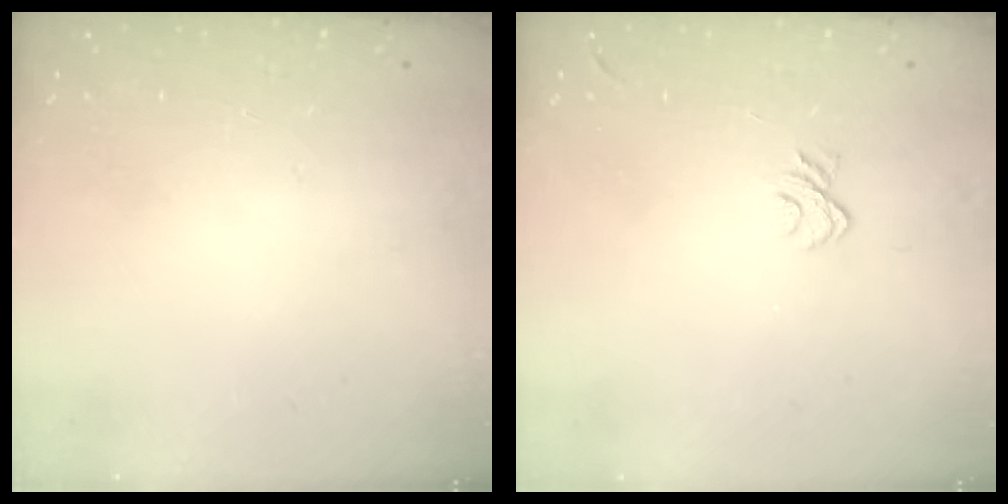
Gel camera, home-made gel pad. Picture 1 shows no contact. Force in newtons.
{"total": 6.1, "press": 6.1, "slide": 1.0}